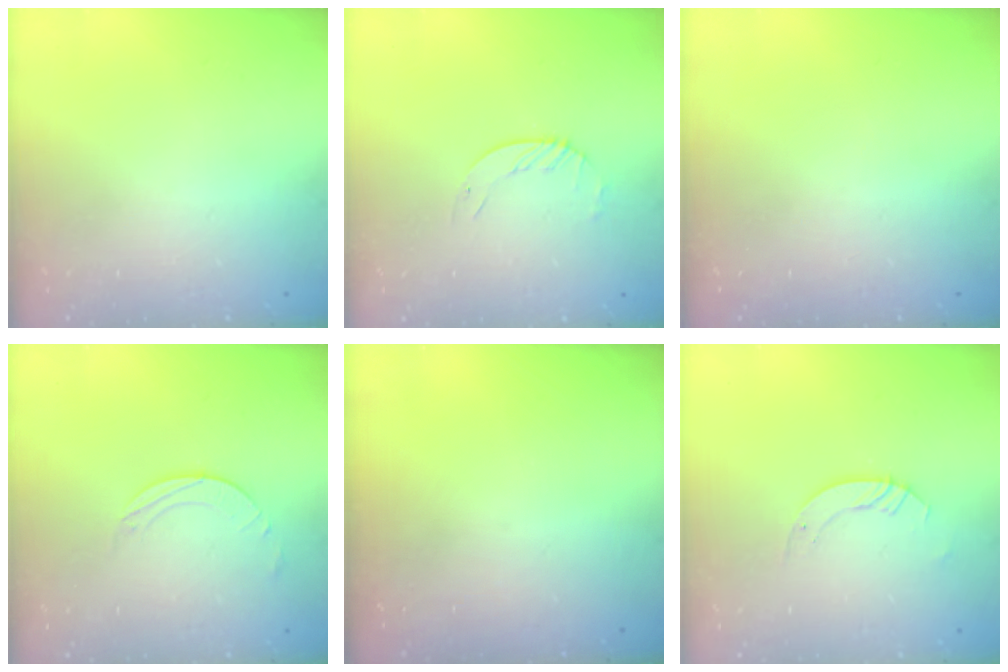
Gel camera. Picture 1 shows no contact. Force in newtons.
{"total": 1.6, "press": 1.6, "slide": 0.2}
{"total": 0.0}
{"total": 1.6, "press": 1.6, "slide": 0.2}
{"total": 0.0}
{"total": 3.5, "press": 3.5, "slide": 0.3}